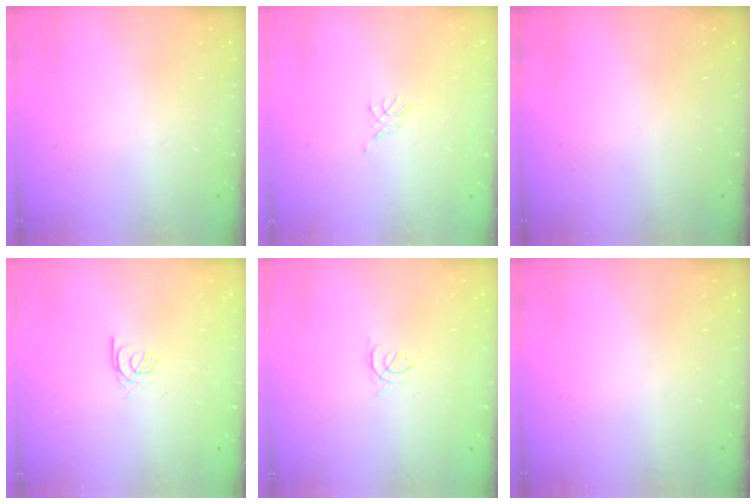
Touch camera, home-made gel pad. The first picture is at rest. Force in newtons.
{"total": 2.3, "press": 2.2, "slide": 0.5}
{"total": 0.0}
{"total": 2.2, "press": 2.2, "slide": 0.2}
{"total": 1.5, "press": 1.4, "slide": 0.6}
{"total": 0.0}